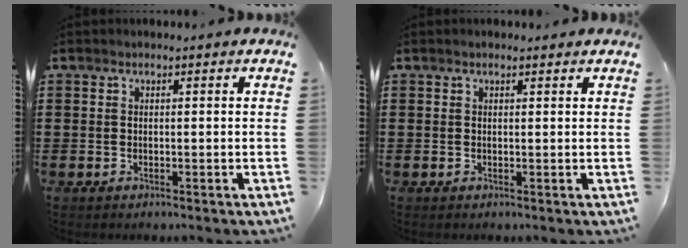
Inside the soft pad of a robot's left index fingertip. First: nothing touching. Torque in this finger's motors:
{"motor_torque": [0.61, -1.53, 0.09, 0.01]}